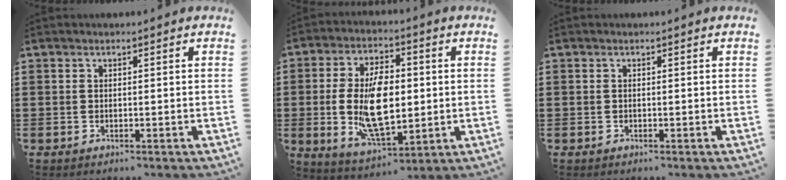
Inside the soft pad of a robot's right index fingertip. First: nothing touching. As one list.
[{"total": 12.2, "force": [-0.1, 6.2, 10.6], "torque": [-0.208, -0.007, -0.003]}, {"total": 0.0}]